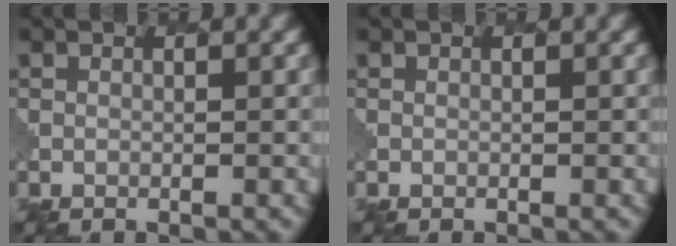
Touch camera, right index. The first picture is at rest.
{"total": 0.0}